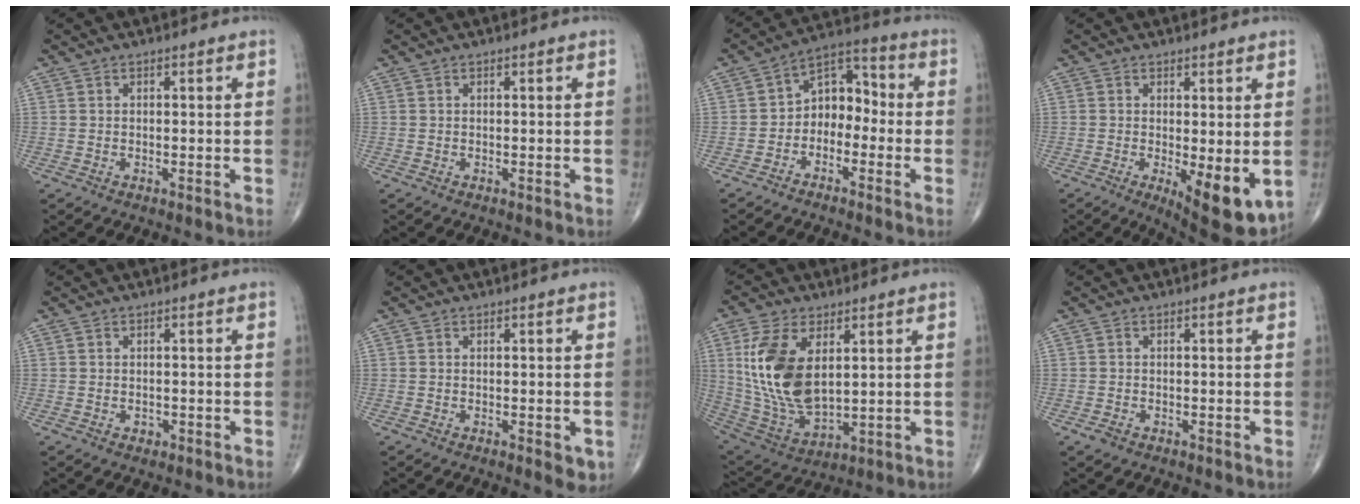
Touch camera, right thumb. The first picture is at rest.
{"total": 0.0}
{"total": 8.4, "force": [-2.2, 6.1, 5.3], "torque": [-0.052, 0.047, -0.056]}
{"total": 9.6, "force": [-1.8, 3.3, 8.8], "torque": [-0.116, -0.024, -0.017]}
{"total": 0.9, "force": [-0.3, 0.8, 0.4], "torque": [-0.003, 0.002, -0.003]}
{"total": 2.7, "force": [-0.7, 1.1, 2.3], "torque": [-0.017, -0.005, -0.006]}
{"total": 17.0, "force": [4.0, 9.1, 13.8], "torque": [-0.273, -0.023, 0.091]}
{"total": 1.2, "force": [-0.7, 0.9, 0.6], "torque": [-0.012, 0.002, -0.011]}